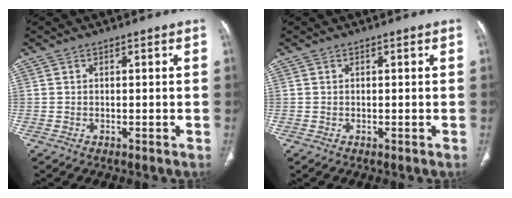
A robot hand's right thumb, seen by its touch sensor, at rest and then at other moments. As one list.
[{"total": 0.0}]